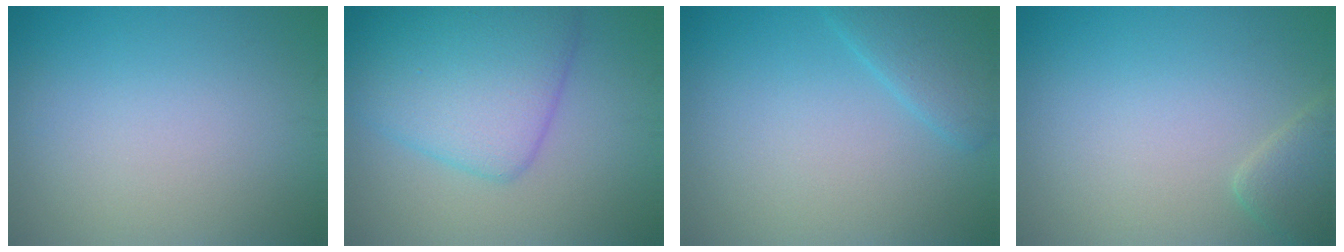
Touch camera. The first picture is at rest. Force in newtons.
{"total": 7.2, "press": 7.2, "slide": 0.1}
{"total": 3.0, "press": 3.0, "slide": 0.2}
{"total": 2.2, "press": 2.2, "slide": 0.1}